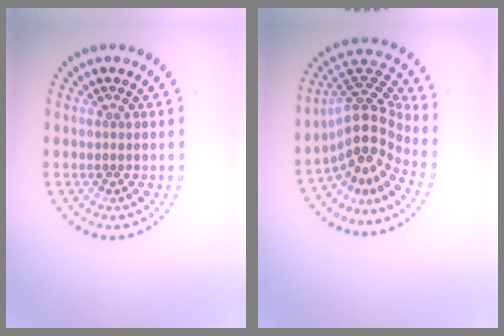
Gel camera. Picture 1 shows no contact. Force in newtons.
{"total": 5.2, "press": 3.7, "slide": 3.7}